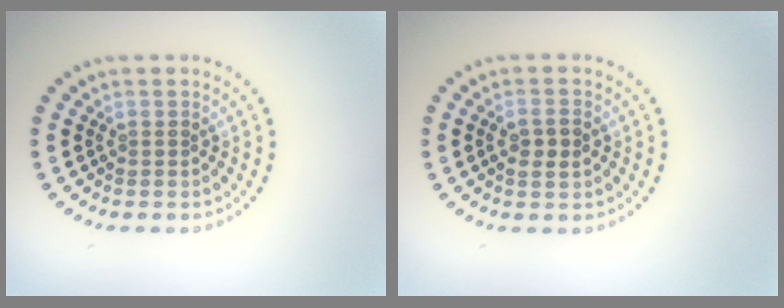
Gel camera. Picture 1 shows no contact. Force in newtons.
{"total": 2.2, "press": 2.1, "slide": 0.3}